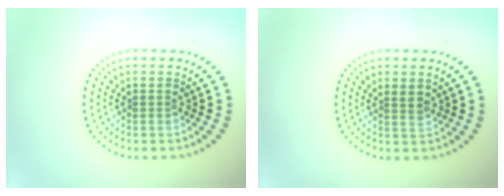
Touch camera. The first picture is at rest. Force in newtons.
{"total": 1.2, "press": 1.0, "slide": 0.6}